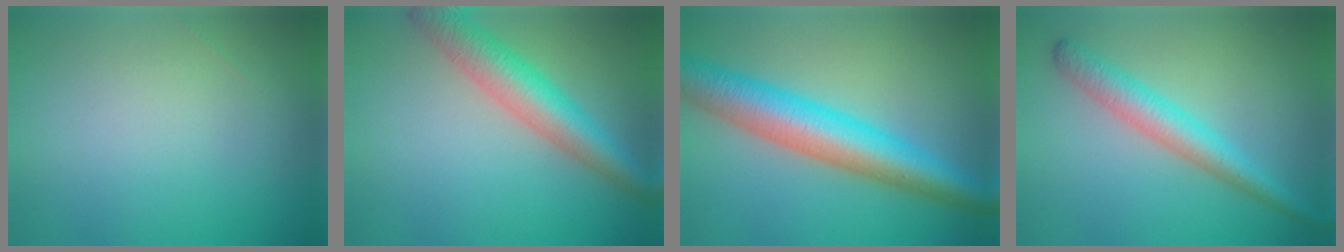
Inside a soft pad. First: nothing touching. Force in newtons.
{"total": 5.6, "press": 5.6, "slide": 0.3}
{"total": 8.0, "press": 8.0, "slide": 0.2}
{"total": 3.7, "press": 3.7, "slide": 0.1}